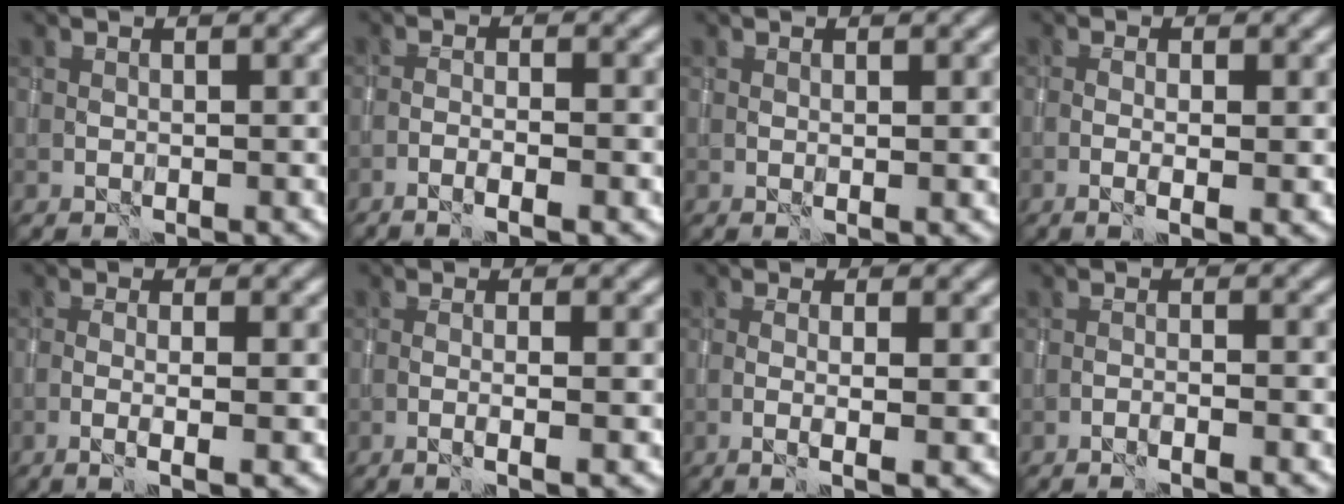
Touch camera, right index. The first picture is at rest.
{"total": 2.6, "force": [-1.6, 0.0, 2.1], "torque": [-0.044, 0.008, -0.033]}
{"total": 0.7, "force": [0.2, 0.0, 0.7], "torque": [-0.011, -0.001, 0.003]}
{"total": 2.5, "force": [-0.5, 0.2, 2.4], "torque": [-0.048, -0.003, -0.011]}
{"total": 3.3, "force": [-0.8, 0.5, 3.1], "torque": [-0.052, 0.000, -0.020]}
{"total": 2.6, "force": [-0.7, 0.3, 2.5], "torque": [-0.038, 0.004, -0.018]}
{"total": 3.3, "force": [-0.3, 0.5, 3.3], "torque": [-0.051, 0.000, -0.009]}
{"total": 2.1, "force": [-1.5, -0.1, 1.5], "torque": [-0.030, 0.013, -0.029]}